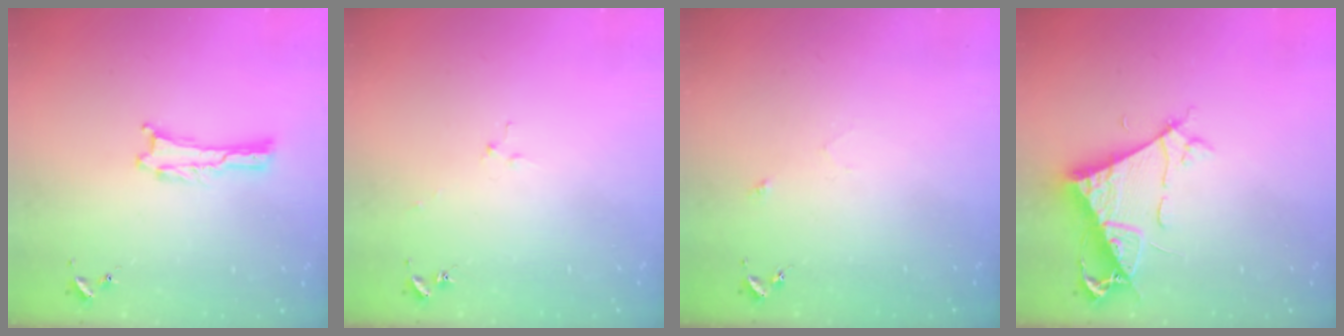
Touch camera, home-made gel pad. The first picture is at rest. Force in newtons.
{"total": 2.5, "press": 2.5, "slide": 0.3}
{"total": 2.5, "press": 2.5, "slide": 0.2}
{"total": 7.2, "press": 7.2, "slide": 0.9}